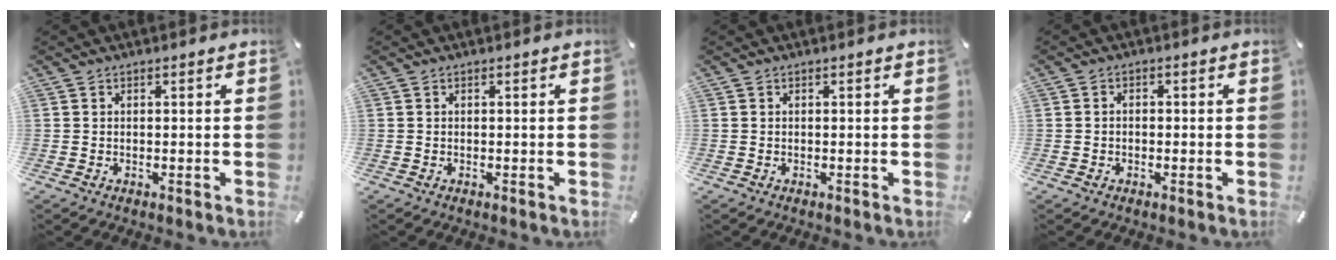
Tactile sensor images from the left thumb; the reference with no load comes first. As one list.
[{"total": 0.0}, {"total": 0.0}, {"total": 1.4, "force": [-0.7, 1.2, 0.6], "torque": [-0.012, 0.005, -0.016]}]